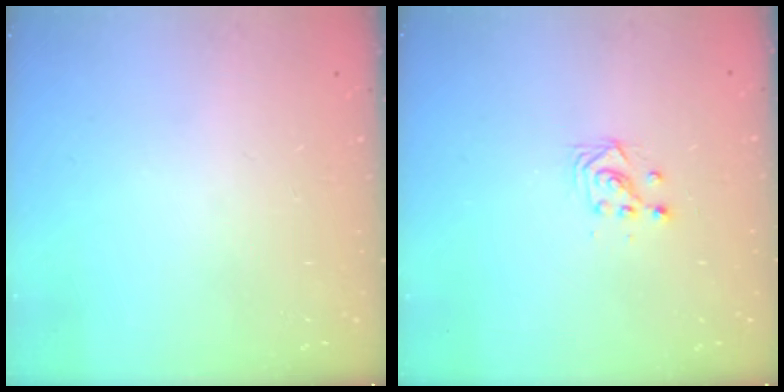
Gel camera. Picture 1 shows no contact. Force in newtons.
{"total": 2.9, "press": 2.9, "slide": 0.2}